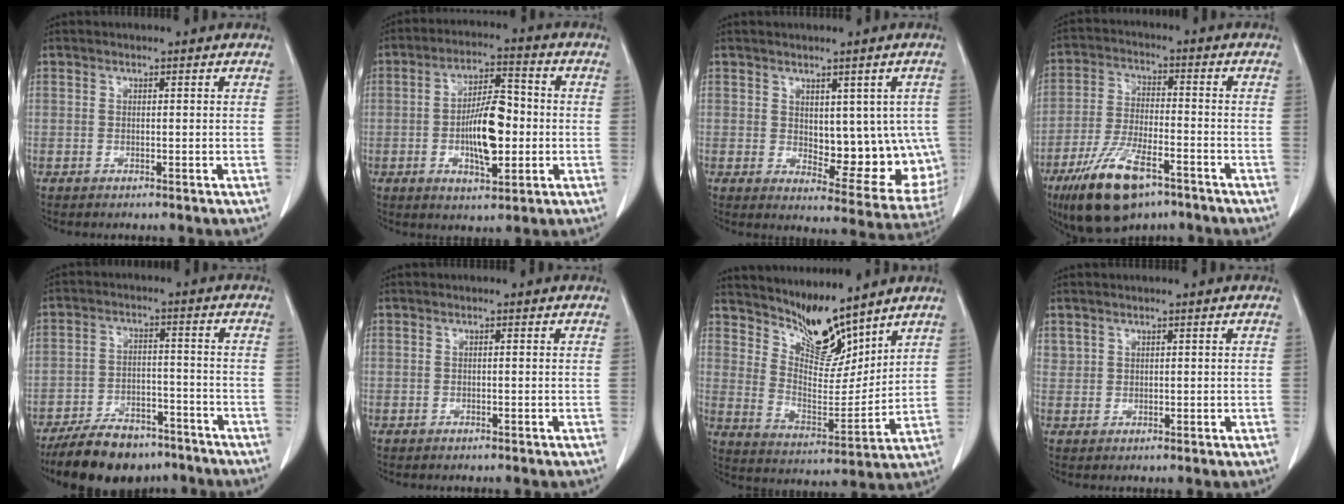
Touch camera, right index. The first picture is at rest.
{"total": 10.3, "force": [-1.4, 3.5, 9.6], "torque": [-0.175, 0.009, -0.020]}
{"total": 12.3, "force": [0.5, 6.2, 10.6], "torque": [-0.118, -0.001, 0.027]}
{"total": 12.9, "force": [-8.1, 4.2, 9.1], "torque": [-0.185, -0.014, -0.139]}
{"total": 13.1, "force": [-10.8, 5.3, 5.3], "torque": [-0.079, 0.004, -0.168]}
{"total": 0.0}
{"total": 10.4, "force": [9.2, 2.5, 4.1], "torque": [-0.079, -0.007, 0.178]}
{"total": 1.5, "force": [1.0, 1.1, 0.3], "torque": [0.003, 0.004, 0.020]}